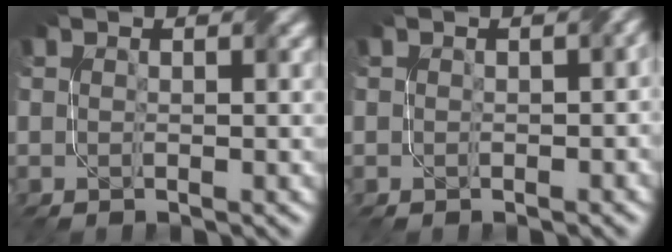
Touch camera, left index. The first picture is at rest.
{"total": 1.2, "force": [0.1, 0.7, 1.0], "torque": [-0.007, 0.004, 0.007]}